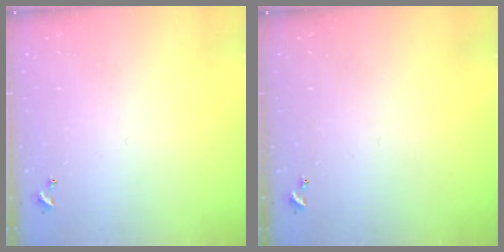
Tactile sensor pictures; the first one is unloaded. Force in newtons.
{"total": 0.0}